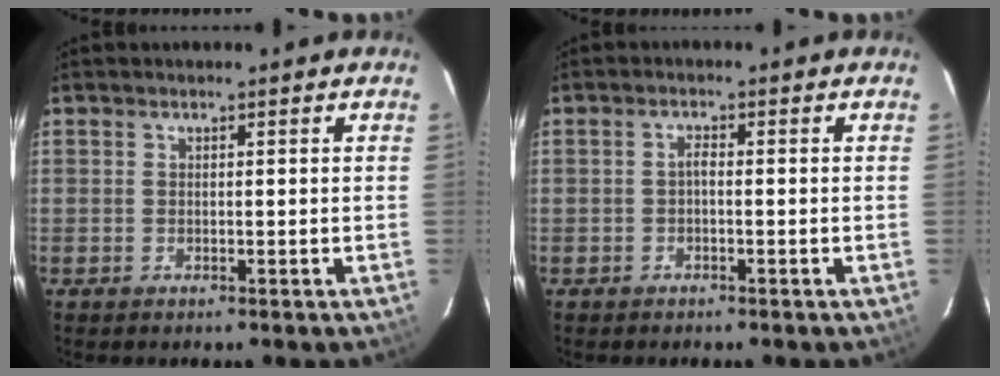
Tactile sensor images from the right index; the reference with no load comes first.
{"total": 1.1, "force": [-0.5, 0.4, 0.9], "torque": [-0.018, 0.007, -0.010]}